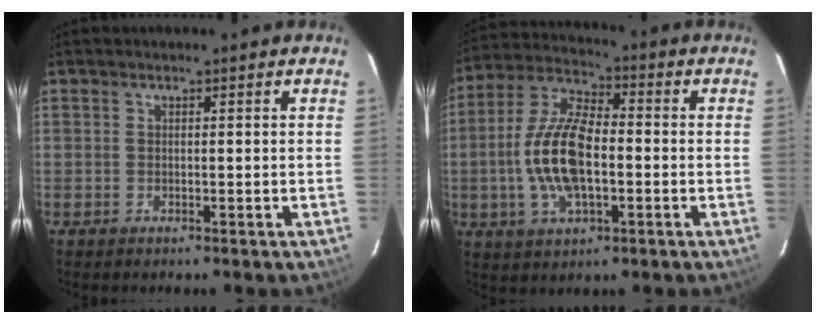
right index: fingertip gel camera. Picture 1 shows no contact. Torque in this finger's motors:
{"motor_torque": [1.38, -0.14, 0.46, 0.21]}